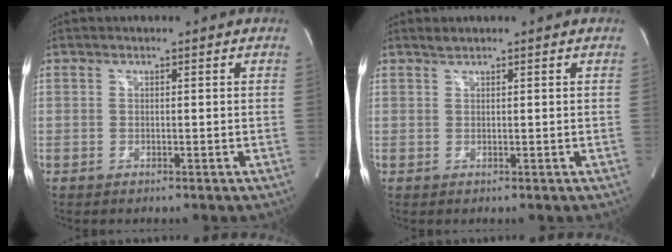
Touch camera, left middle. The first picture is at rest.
{"total": 0.8, "force": [0.7, -0.1, 0.2], "torque": [-0.010, 0.003, 0.018]}